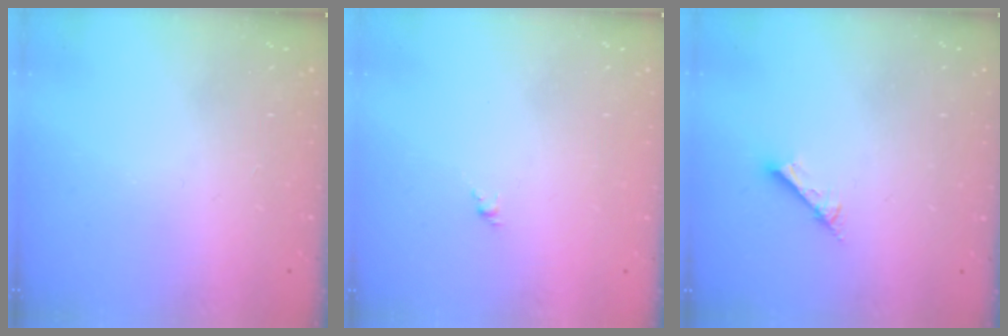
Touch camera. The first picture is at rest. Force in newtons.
{"total": 1.6, "press": 1.5, "slide": 0.6}
{"total": 5.0, "press": 5.0, "slide": 0.7}